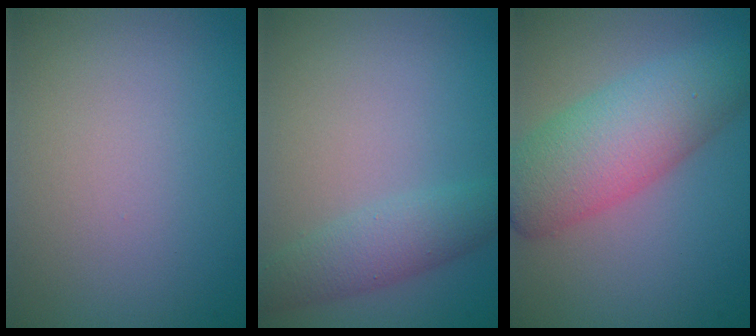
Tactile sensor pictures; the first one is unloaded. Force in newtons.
{"total": 2.9, "press": 2.9, "slide": 0.2}
{"total": 7.3, "press": 7.3, "slide": 0.3}